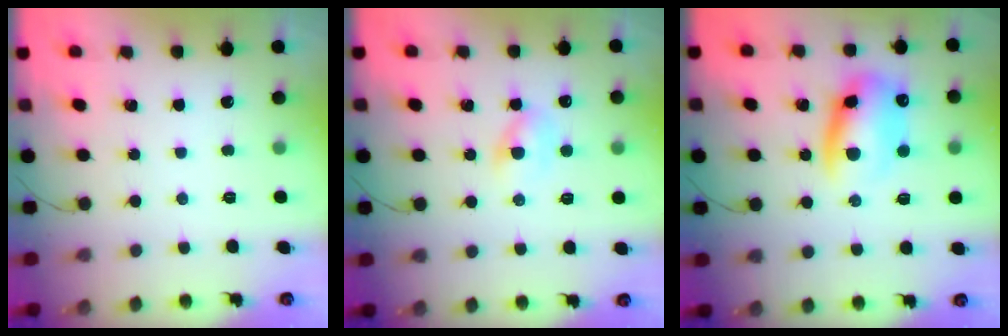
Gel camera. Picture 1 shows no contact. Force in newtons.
{"total": 3.3, "press": 3.1, "slide": 1.2}
{"total": 12.3, "press": 12.1, "slide": 2.4}